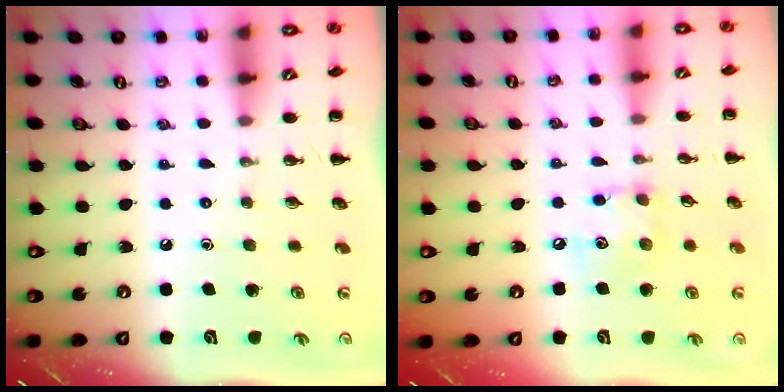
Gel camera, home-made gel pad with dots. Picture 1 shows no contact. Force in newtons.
{"total": 7.3, "press": 7.3, "slide": 0.7}